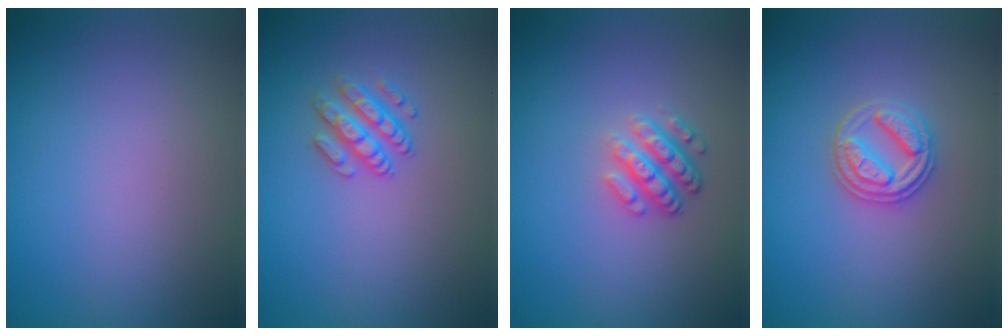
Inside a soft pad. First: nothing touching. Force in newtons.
{"total": 2.5, "press": 2.5, "slide": 0.4}
{"total": 3.2, "press": 2.6, "slide": 1.8}
{"total": 3.0, "press": 2.8, "slide": 1.0}